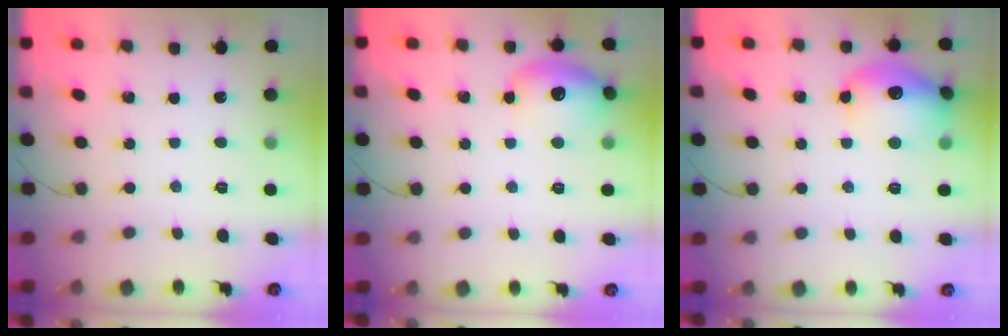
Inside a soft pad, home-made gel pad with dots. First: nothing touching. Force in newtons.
{"total": 17.3, "press": 13.1, "slide": 11.4}
{"total": 15.0, "press": 14.9, "slide": 1.4}